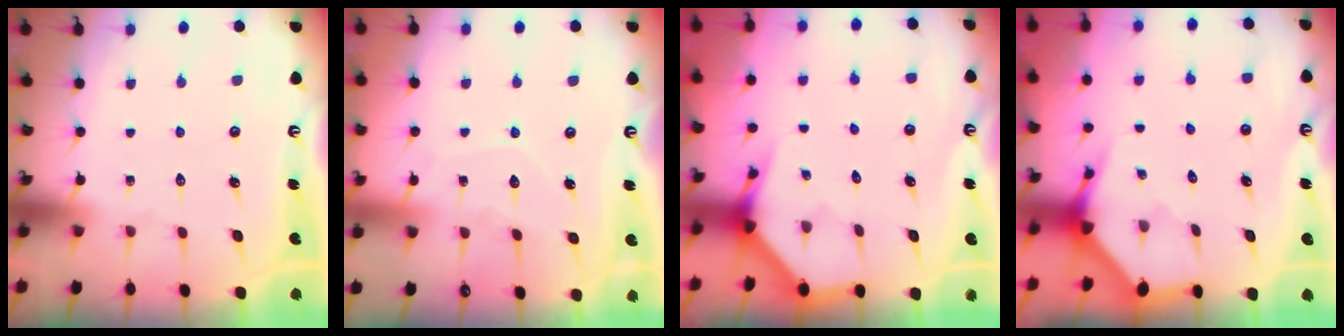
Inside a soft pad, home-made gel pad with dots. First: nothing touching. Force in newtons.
{"total": 6.1, "press": 6.1, "slide": 0.6}
{"total": 4.0, "press": 4.0, "slide": 0.2}
{"total": 3.4, "press": 3.4, "slide": 0.1}